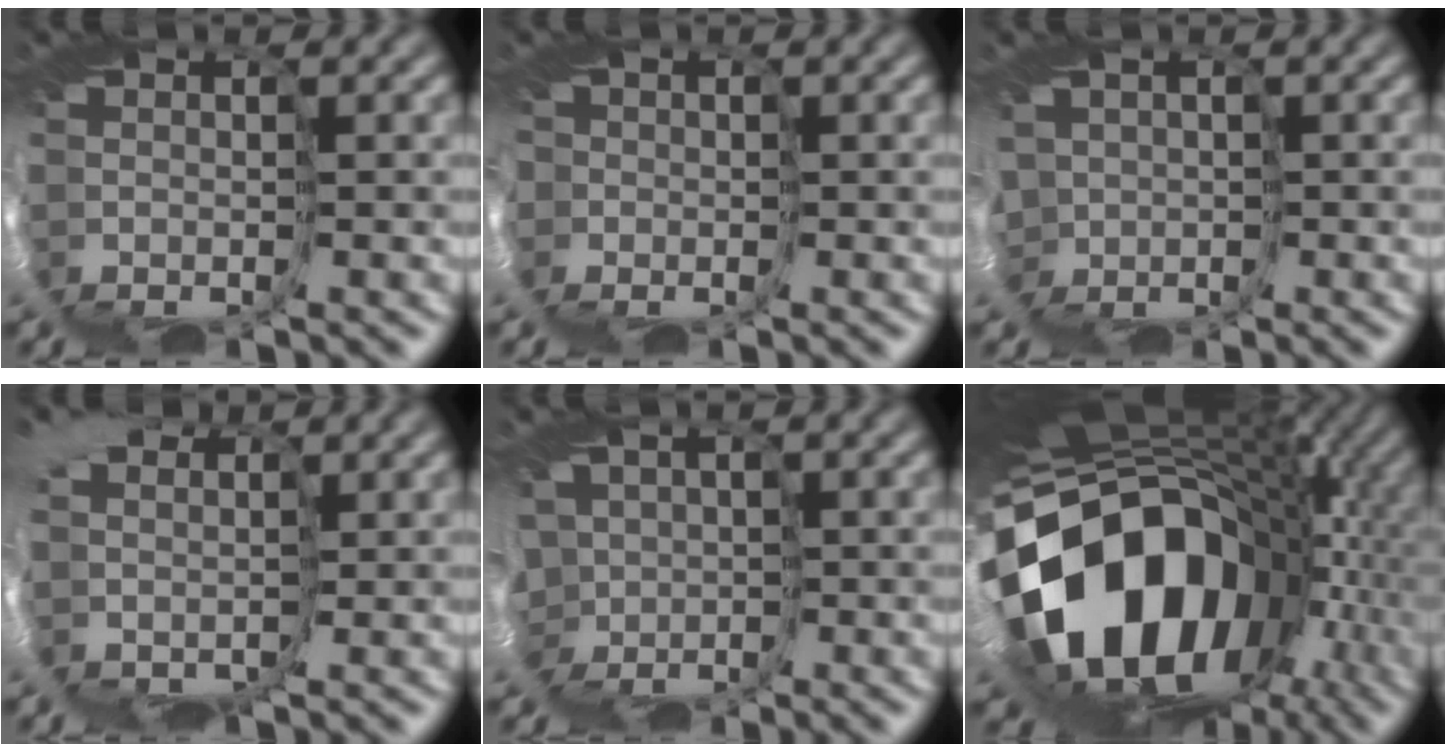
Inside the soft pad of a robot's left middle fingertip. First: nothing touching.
{"total": 7.1, "force": [-1.5, 6.3, 2.8], "torque": [-0.098, -0.004, -0.056]}
{"total": 5.4, "force": [-0.3, 4.6, 2.8], "torque": [-0.102, -0.011, -0.008]}
{"total": 5.2, "force": [1.8, 4.2, 2.4], "torque": [-0.047, -0.016, 0.020]}
{"total": 7.7, "force": [-0.1, 6.5, 4.1], "torque": [-0.122, -0.011, -0.016]}
{"total": 16.8, "force": [-2.9, 12.0, 11.5], "torque": [-0.228, -0.026, -0.055]}